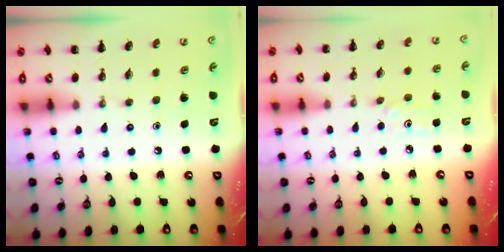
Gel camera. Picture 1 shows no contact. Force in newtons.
{"total": 3.3, "press": 3.1, "slide": 1.0}